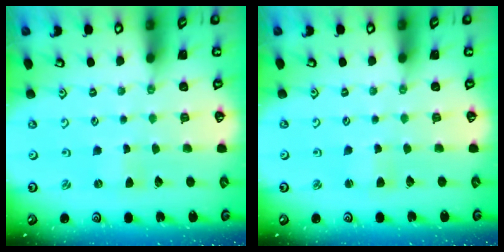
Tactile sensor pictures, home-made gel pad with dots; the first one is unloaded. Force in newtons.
{"total": 2.9, "press": 2.9, "slide": 0.3}